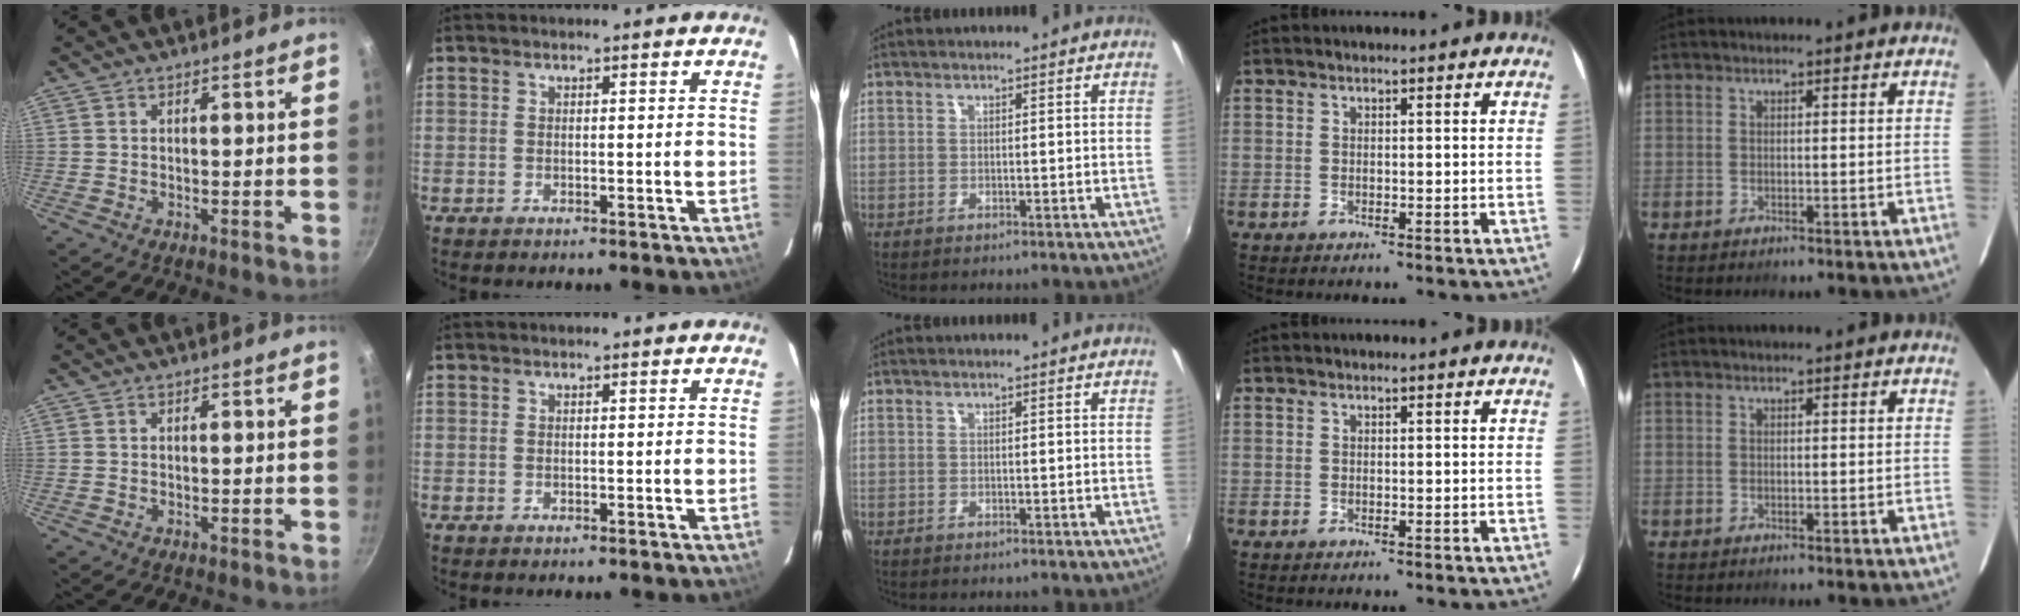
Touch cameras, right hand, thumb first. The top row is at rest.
{}